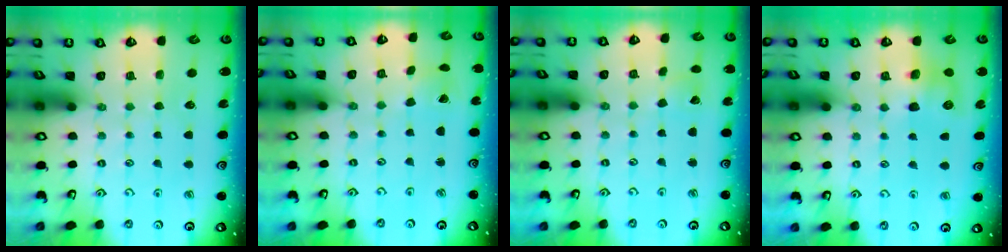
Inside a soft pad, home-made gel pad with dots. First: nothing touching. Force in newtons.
{"total": 0.8, "press": 0.8, "slide": 0.1}
{"total": 2.7, "press": 2.7, "slide": 0.3}
{"total": 9.0, "press": 9.0, "slide": 0.9}